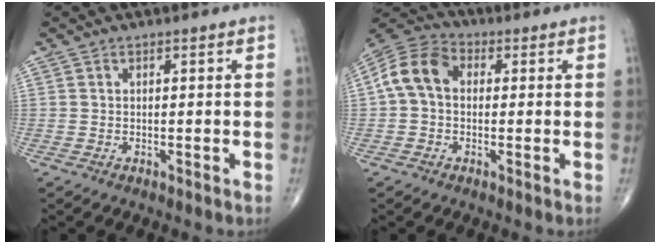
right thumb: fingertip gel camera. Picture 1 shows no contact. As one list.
[{"total": 9.5, "force": [0.7, 7.0, 6.4], "torque": [-0.116, 0.032, 0.001]}]